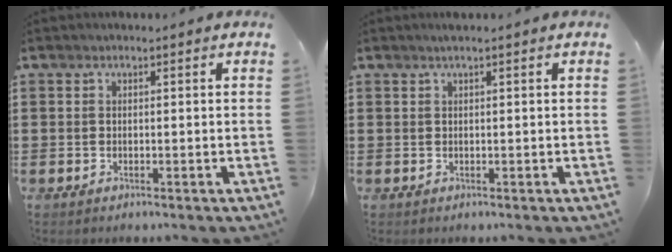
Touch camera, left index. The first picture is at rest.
{"total": 0.8, "force": [0.5, -0.1, 0.7], "torque": [-0.012, 0.000, 0.008]}